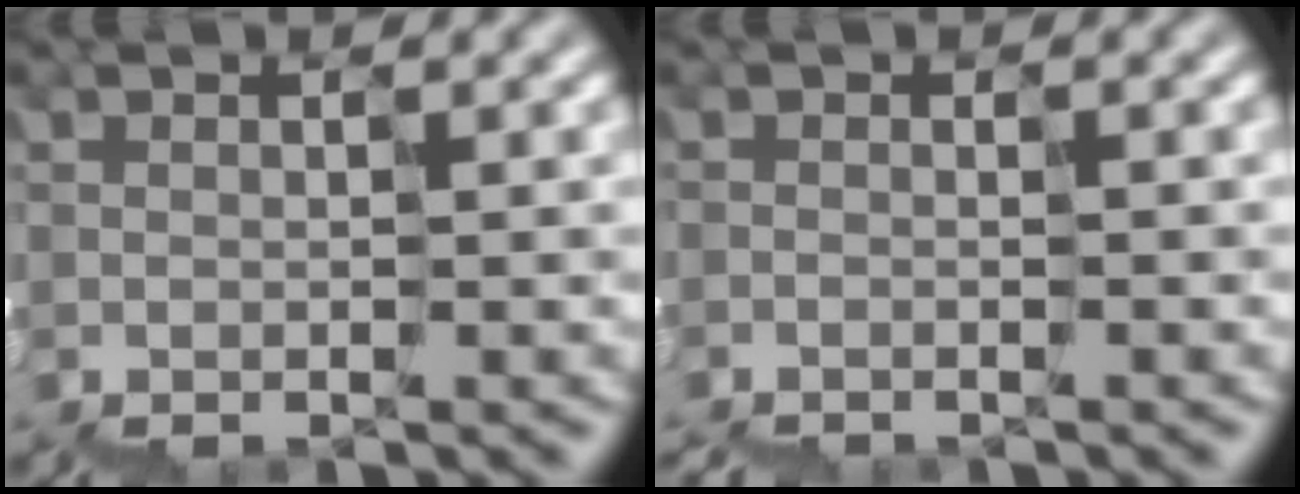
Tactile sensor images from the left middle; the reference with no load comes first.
{"total": 1.3, "force": [-1.3, 0.1, -0.2], "torque": [0.008, -0.007, -0.009]}